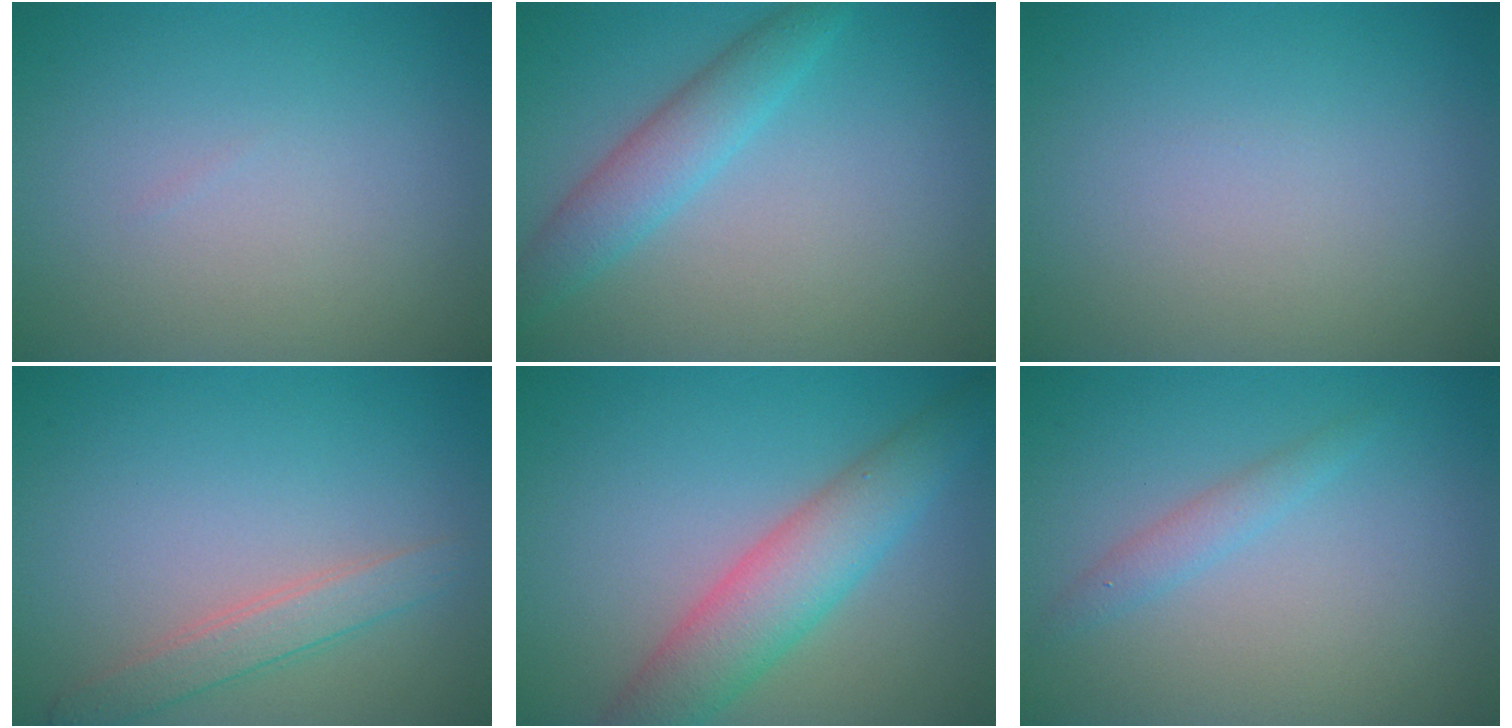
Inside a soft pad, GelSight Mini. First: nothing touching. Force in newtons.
{"total": 3.5, "press": 3.5, "slide": 0.1}
{"total": 0.0}
{"total": 2.4, "press": 2.4, "slide": 0.1}
{"total": 5.7, "press": 5.7, "slide": 0.1}
{"total": 1.5, "press": 1.4, "slide": 0.1}